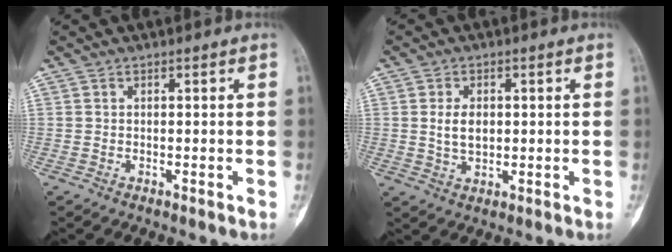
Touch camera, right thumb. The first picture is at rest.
{"total": 4.7, "force": [0.6, 3.0, 3.6], "torque": [-0.061, -0.004, 0.016]}